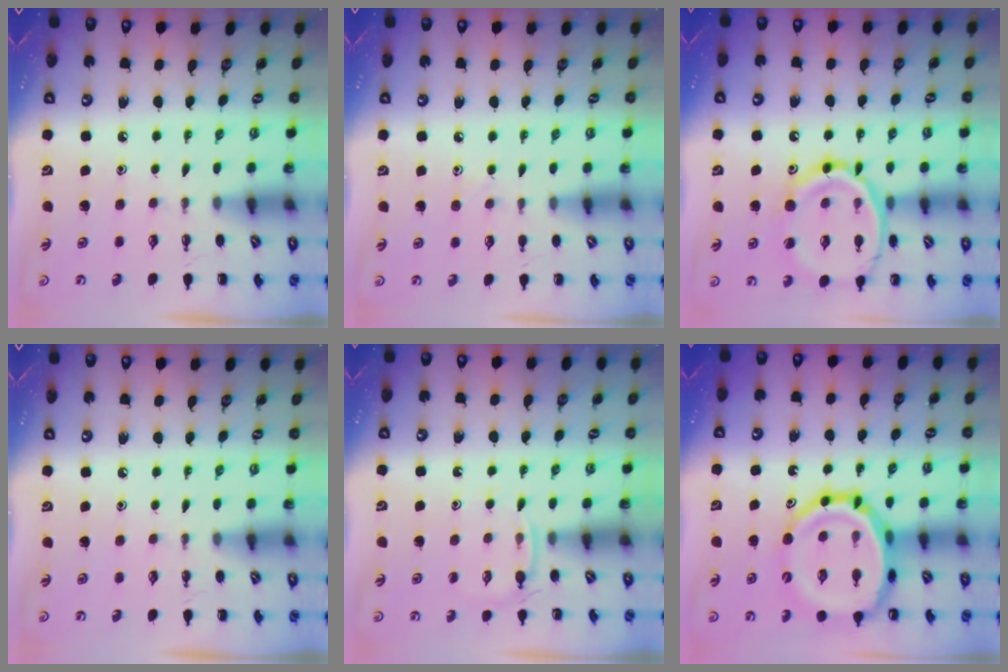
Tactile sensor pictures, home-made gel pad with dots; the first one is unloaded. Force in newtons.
{"total": 4.0, "press": 3.7, "slide": 1.6}
{"total": 17.7, "press": 17.6, "slide": 2.0}
{"total": 0.0}
{"total": 4.8, "press": 4.6, "slide": 1.4}
{"total": 19.4, "press": 18.8, "slide": 4.5}